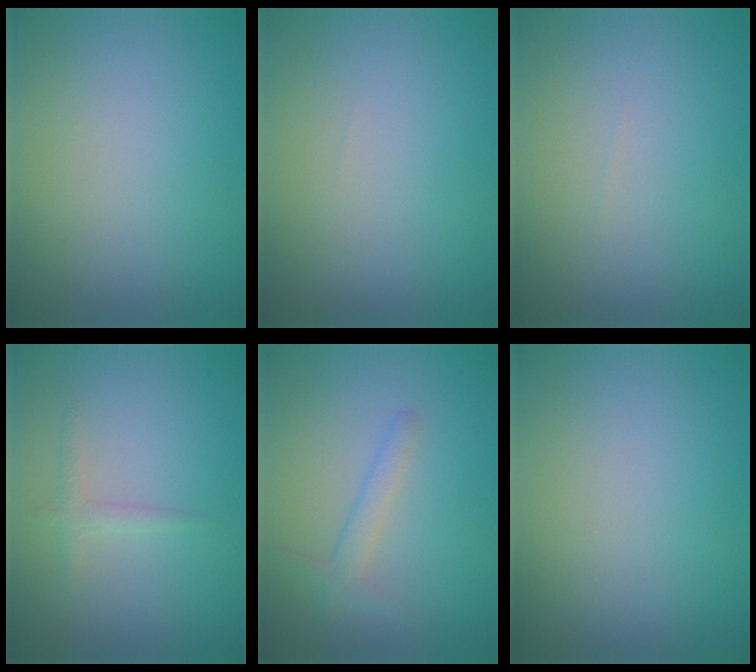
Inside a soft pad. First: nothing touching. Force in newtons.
{"total": 0.0}
{"total": 0.0}
{"total": 1.1, "press": 1.1, "slide": 0.0}
{"total": 1.7, "press": 1.7, "slide": 0.1}
{"total": 0.0}